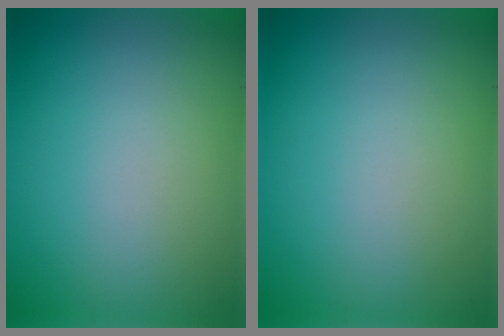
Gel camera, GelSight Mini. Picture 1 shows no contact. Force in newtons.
{"total": 0.0}